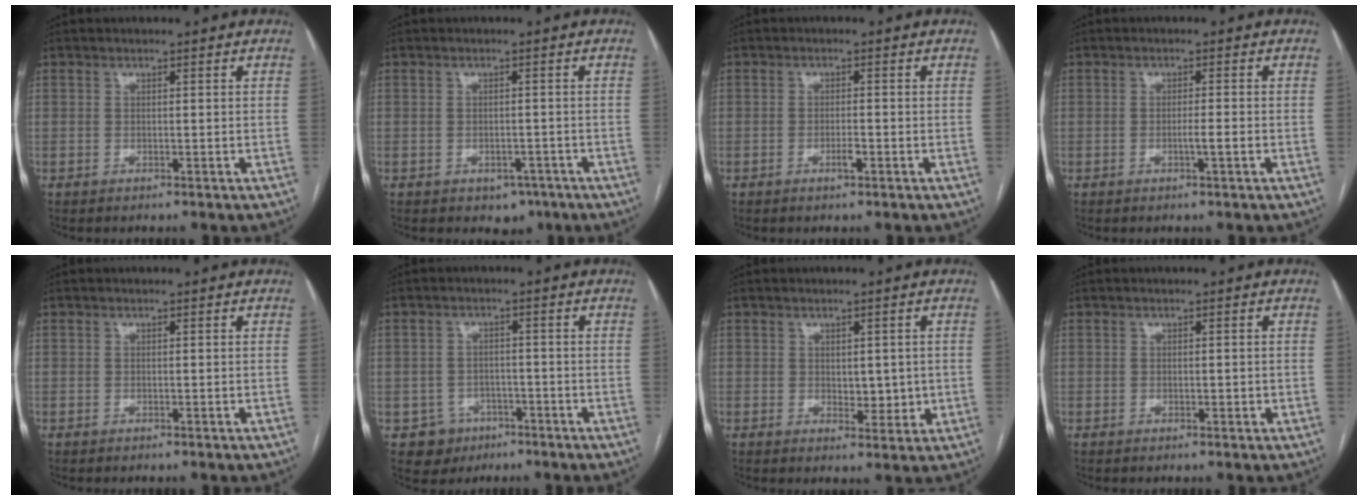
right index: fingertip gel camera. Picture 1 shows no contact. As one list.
[{"total": 3.1, "force": [-1.8, 2.2, 1.2], "torque": [-0.006, 0.005, -0.014]}, {"total": 1.9, "force": [-0.9, 0.4, 1.6], "torque": [-0.030, 0.000, -0.014]}, {"total": 1.9, "force": [-0.7, -0.1, 1.8], "torque": [-0.031, -0.001, -0.013]}, {"total": 0.0}, {"total": 4.7, "force": [-2.1, 4.2, 0.1], "torque": [0.005, 0.014, -0.026]}, {"total": 3.8, "force": [0.1, 2.2, 3.2], "torque": [-0.039, -0.003, 0.010]}, {"total": 1.0, "force": [-0.1, 0.4, 0.9], "torque": [-0.014, 0.000, 0.000]}]